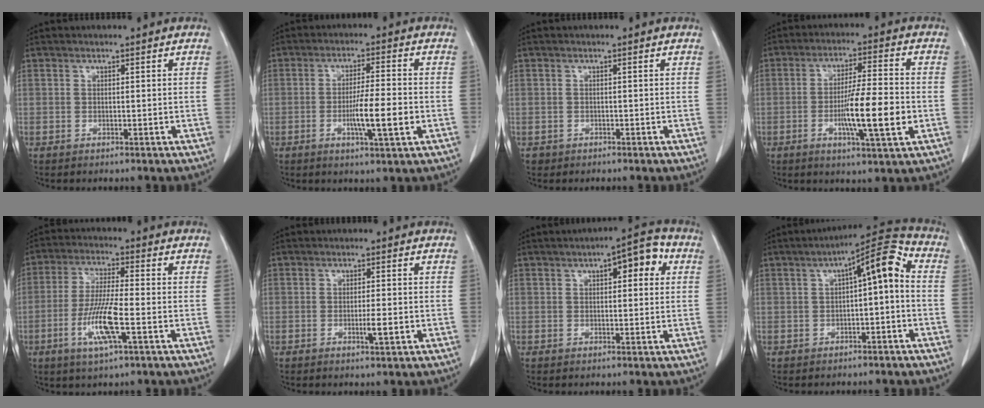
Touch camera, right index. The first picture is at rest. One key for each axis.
{"total": 7.4, "fx": -1.9, "fy": 0.3, "fz": 7.2, "tx": -0.120, "ty": -0.007, "tz": -0.032}
{"total": 0.9, "fx": -0.5, "fy": 0.7, "fz": -0.1, "tx": -0.010, "ty": 0.003, "tz": -0.008}
{"total": 10.9, "fx": -2.6, "fy": 0.5, "fz": 10.6, "tx": -0.179, "ty": -0.009, "tz": -0.046}
{"total": 9.3, "fx": -3.2, "fy": 0.6, "fz": 8.7, "tx": -0.176, "ty": -0.012, "tz": -0.063}
{"total": 2.6, "fx": -0.7, "fy": 0.1, "fz": 2.4, "tx": -0.042, "ty": -0.003, "tz": -0.010}
{"total": 6.6, "fx": 2.3, "fy": 2.1, "fz": 5.8, "tx": -0.075, "ty": 0.024, "tz": 0.023}
{"total": 8.7, "fx": 0.6, "fy": 1.9, "fz": 8.5, "tx": -0.130, "ty": 0.038, "tz": 0.006}